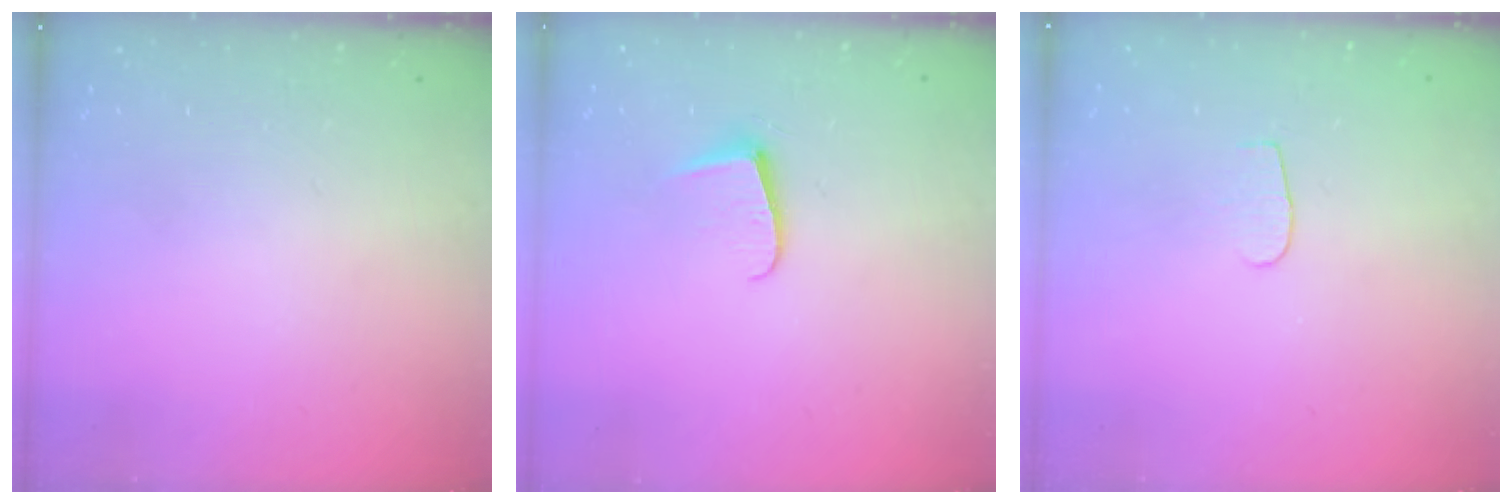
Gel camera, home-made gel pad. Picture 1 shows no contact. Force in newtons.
{"total": 5.9, "press": 5.9, "slide": 0.6}
{"total": 3.2, "press": 3.2, "slide": 0.3}